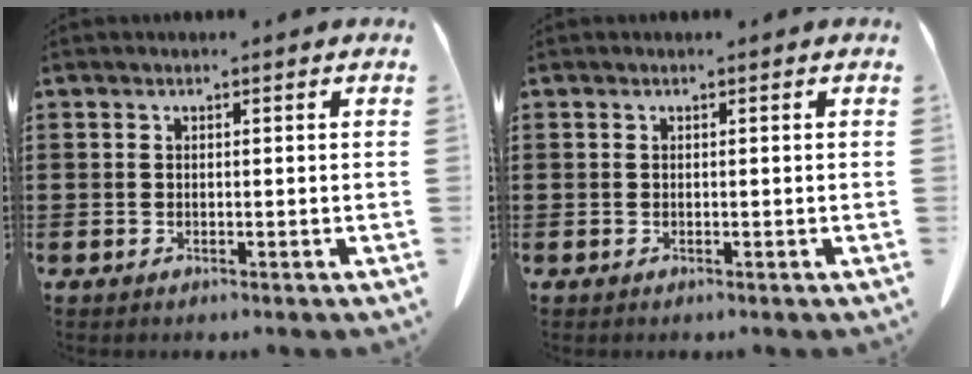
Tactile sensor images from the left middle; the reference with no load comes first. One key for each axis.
{"total": 0.0}